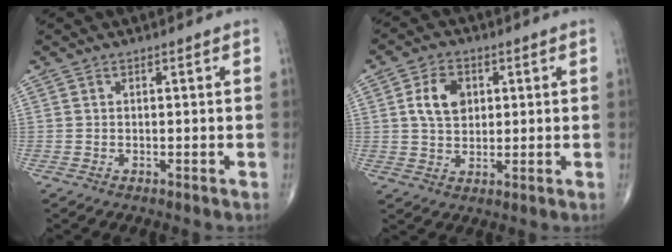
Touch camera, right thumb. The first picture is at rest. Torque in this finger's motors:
{"motor_torque": [-0.01, 0.07, 0.79, 0.17, 0.03]}